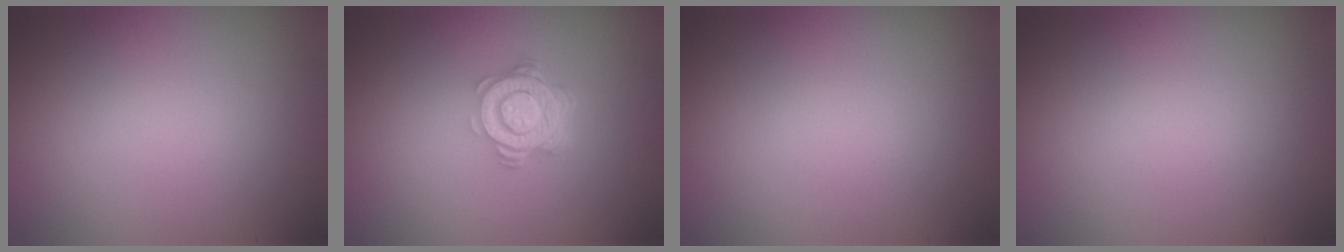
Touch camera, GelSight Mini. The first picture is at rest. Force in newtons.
{"total": 4.7, "press": 3.4, "slide": 3.2}
{"total": 0.0}
{"total": 0.0}